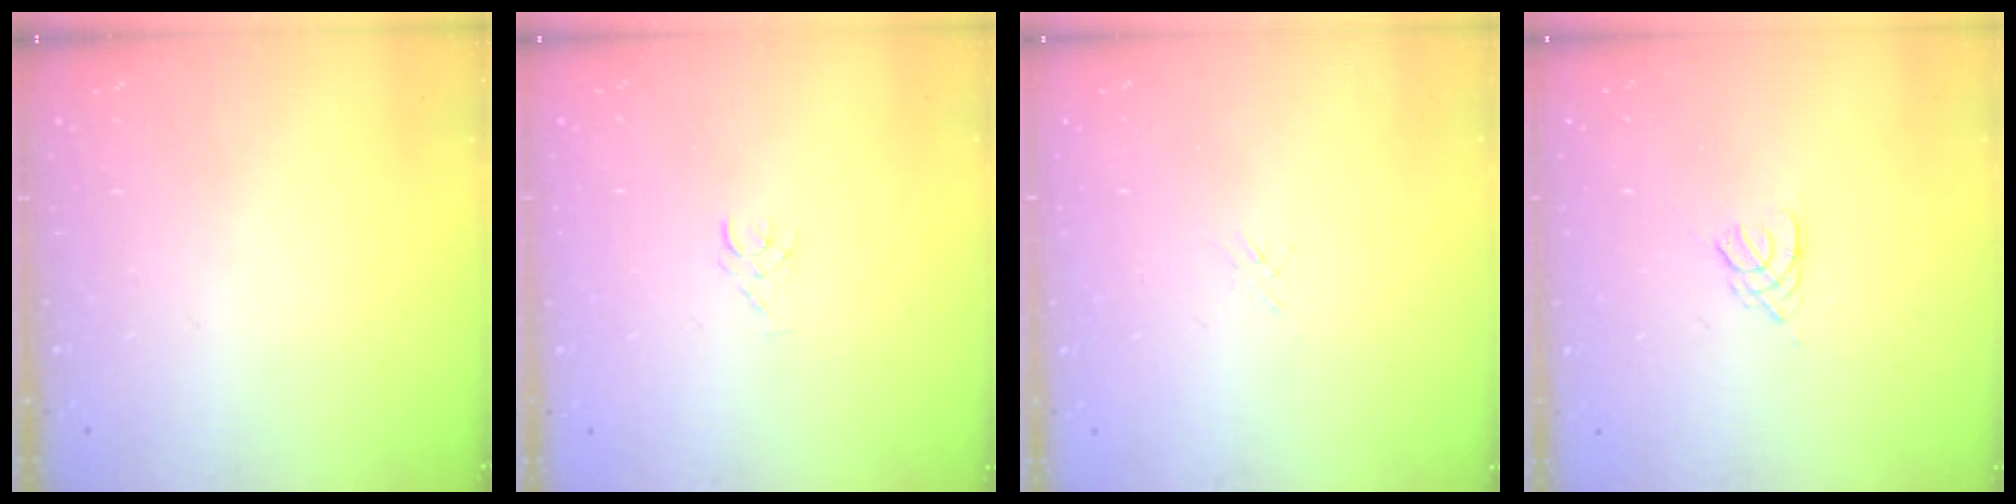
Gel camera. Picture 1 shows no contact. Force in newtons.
{"total": 3.5, "press": 3.5, "slide": 0.3}
{"total": 1.3, "press": 1.2, "slide": 0.3}
{"total": 2.6, "press": 2.5, "slide": 0.5}